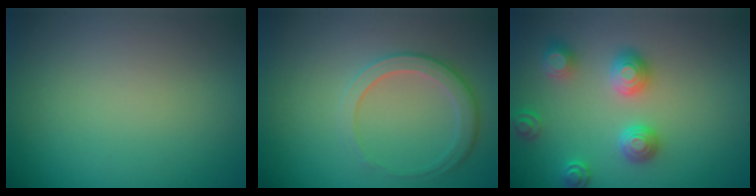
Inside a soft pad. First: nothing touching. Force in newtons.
{"total": 2.8, "press": 2.7, "slide": 0.8}
{"total": 3.3, "press": 3.3, "slide": 0.3}